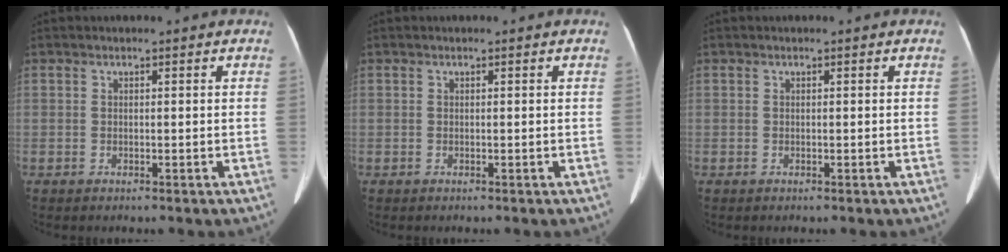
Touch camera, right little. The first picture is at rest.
{"total": 0.0}
{"total": 0.0}